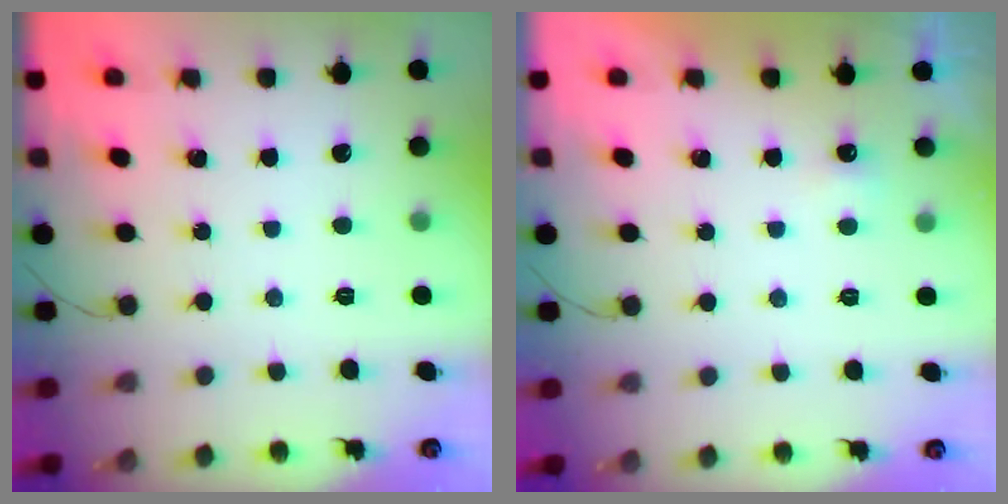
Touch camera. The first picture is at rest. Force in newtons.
{"total": 2.3, "press": 2.2, "slide": 0.7}